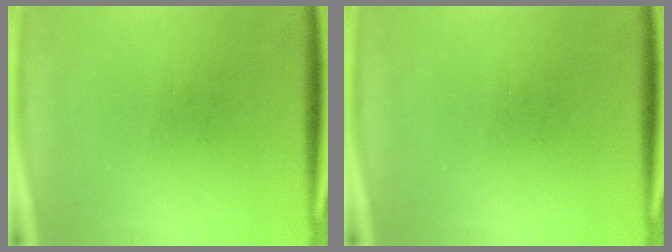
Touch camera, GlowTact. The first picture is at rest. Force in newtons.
{"total": 0.0}